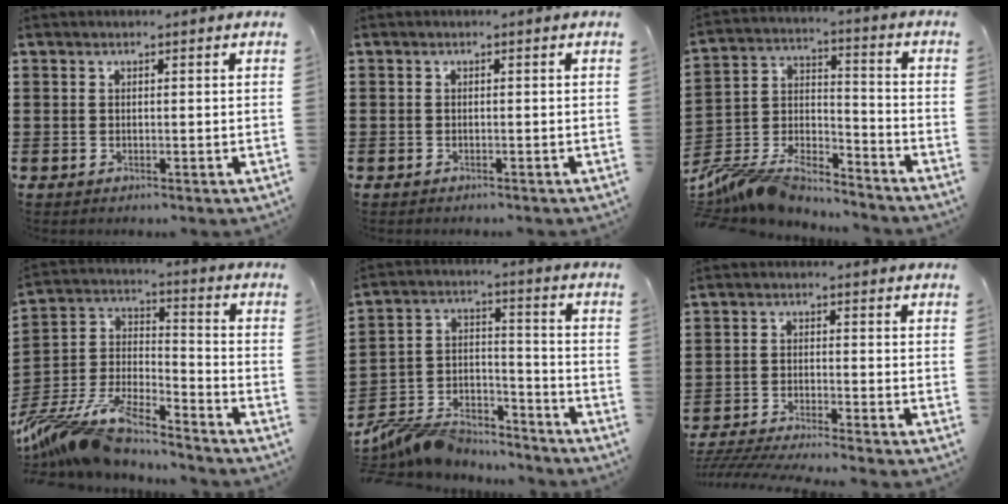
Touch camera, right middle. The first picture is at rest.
{"total": 0.7, "force": [-0.6, 0.3, 0.0], "torque": [0.000, 0.002, -0.013]}
{"total": 9.5, "force": [-9.0, 1.7, 2.5], "torque": [-0.062, 0.004, -0.185]}
{"total": 11.4, "force": [-10.2, 1.8, 4.7], "torque": [-0.115, 0.004, -0.211]}
{"total": 9.4, "force": [-9.1, 1.8, 1.3], "torque": [-0.038, 0.012, -0.185]}
{"total": 3.7, "force": [-3.5, -0.3, 1.0], "torque": [-0.024, -0.007, -0.074]}